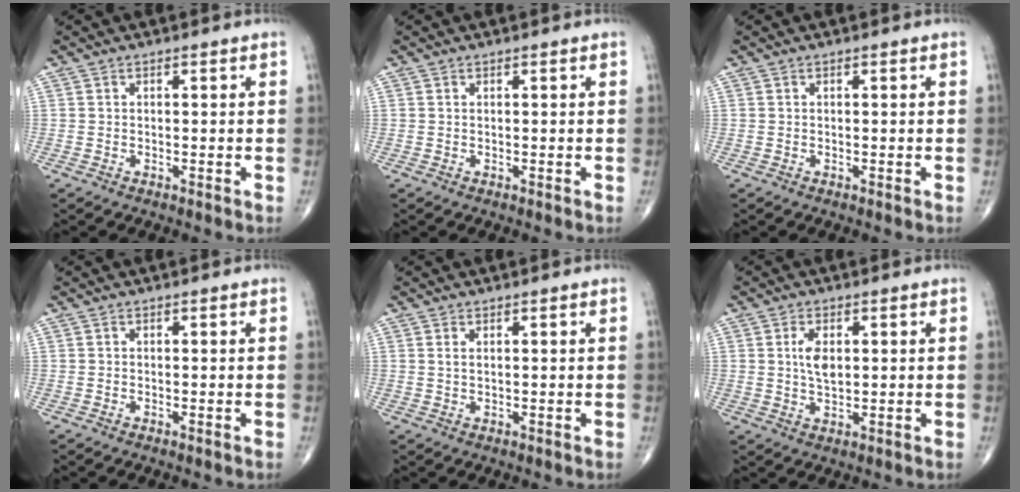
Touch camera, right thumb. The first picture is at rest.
{"total": 0.0}
{"total": 0.0}
{"total": 0.0}
{"total": 1.2, "force": [0.5, 0.6, 1.0], "torque": [-0.024, 0.002, 0.013]}
{"total": 4.7, "force": [1.0, 2.5, 3.9], "torque": [-0.069, -0.004, 0.019]}